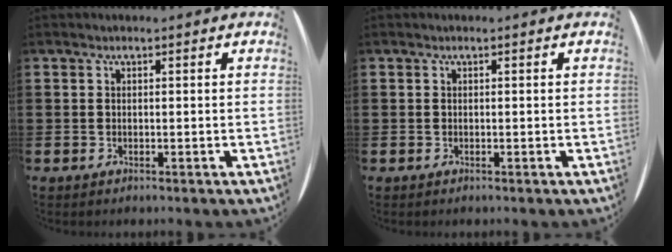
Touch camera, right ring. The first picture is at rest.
{"total": 0.0}